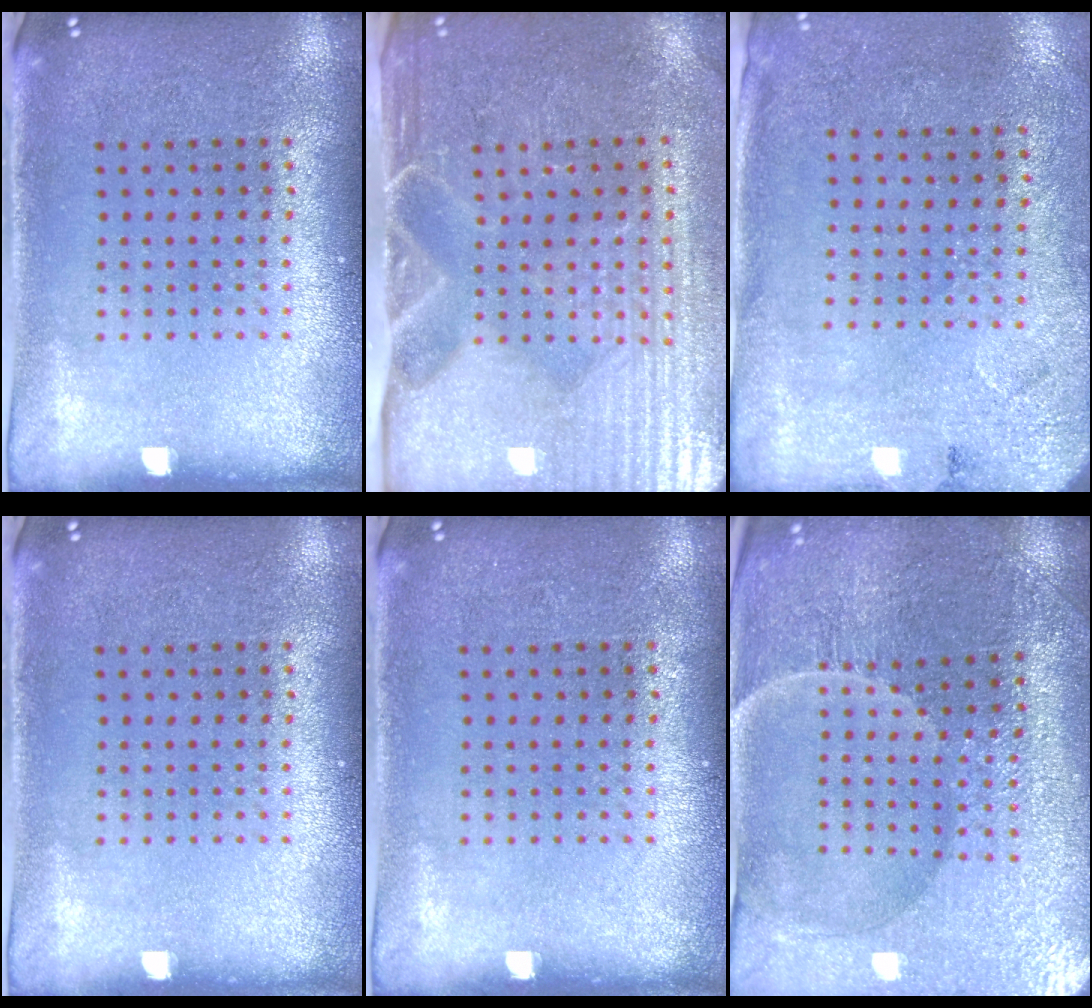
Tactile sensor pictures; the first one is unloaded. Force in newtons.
{"total": 4.6, "press": 4.1, "slide": 2.1}
{"total": 2.7, "press": 2.2, "slide": 1.5}
{"total": 0.0}
{"total": 0.0}
{"total": 3.8, "press": 3.7, "slide": 0.4}